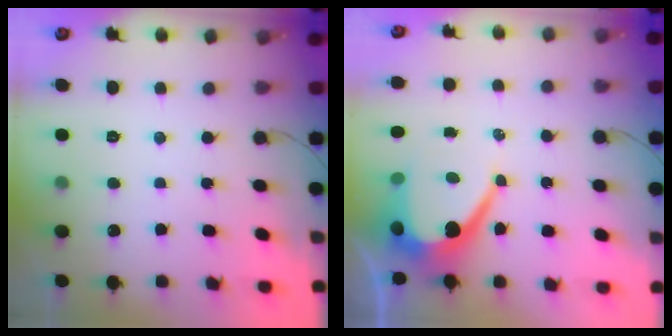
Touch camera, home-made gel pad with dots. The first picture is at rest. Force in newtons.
{"total": 11.5, "press": 11.5, "slide": 0.9}